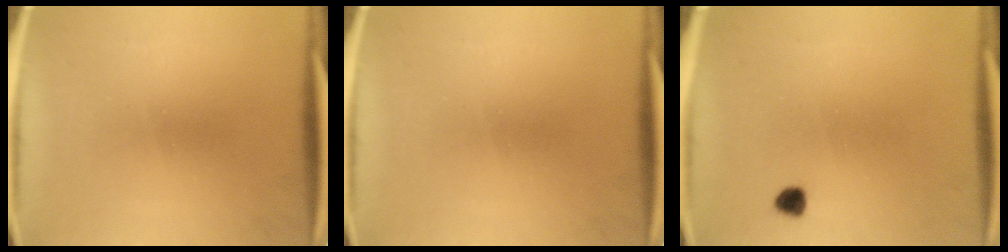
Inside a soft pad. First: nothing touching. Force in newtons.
{"total": 0.0}
{"total": 1.8}